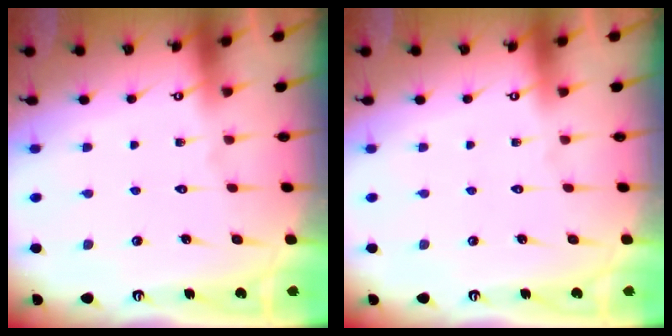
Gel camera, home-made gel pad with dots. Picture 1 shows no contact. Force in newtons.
{"total": 0.0}